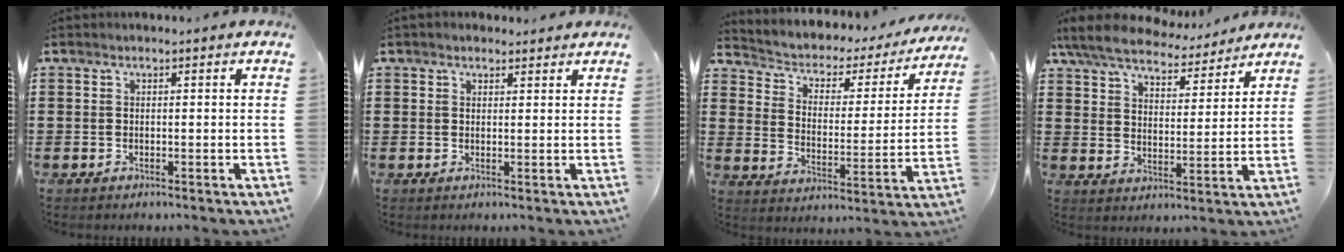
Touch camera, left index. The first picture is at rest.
{"total": 1.5, "force": [1.4, 0.7, 0.2], "torque": [0.002, 0.002, 0.025]}
{"total": 2.8, "force": [1.7, 1.9, 1.1], "torque": [-0.038, -0.016, 0.018]}
{"total": 7.1, "force": [6.5, 1.4, 2.2], "torque": [-0.074, -0.034, 0.114]}